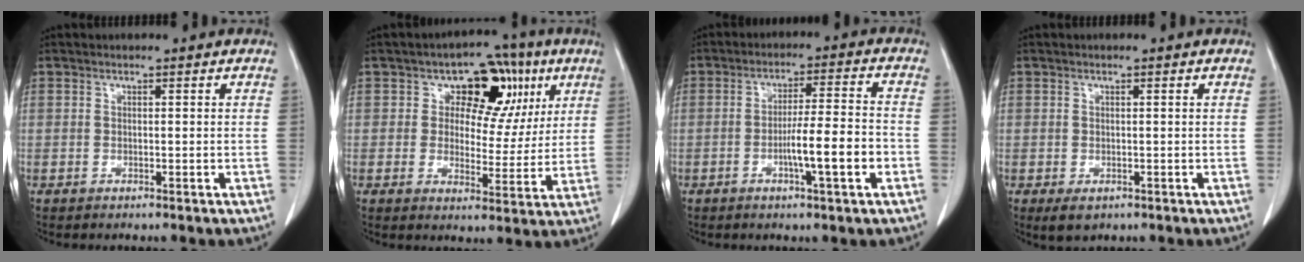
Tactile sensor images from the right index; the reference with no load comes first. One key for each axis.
{"total": 10.2, "fx": 4.2, "fy": 7.2, "fz": 5.9, "tx": -0.050, "ty": 0.025, "tz": 0.059}
{"total": 8.4, "fx": -2.8, "fy": 0.2, "fz": 7.9, "tx": -0.127, "ty": 0.004, "tz": -0.046}
{"total": 2.3, "fx": -0.9, "fy": 1.5, "fz": 1.5, "tx": -0.019, "ty": -0.003, "tz": -0.004}